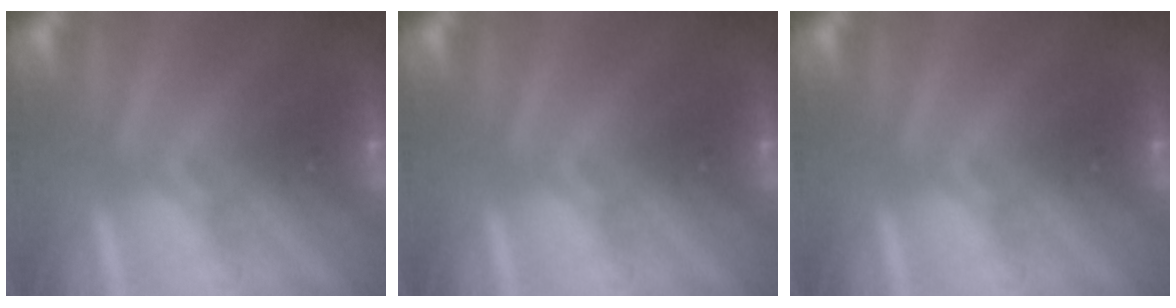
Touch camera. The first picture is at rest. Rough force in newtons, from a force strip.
{"total": 0.0}
{"total": 0.0}